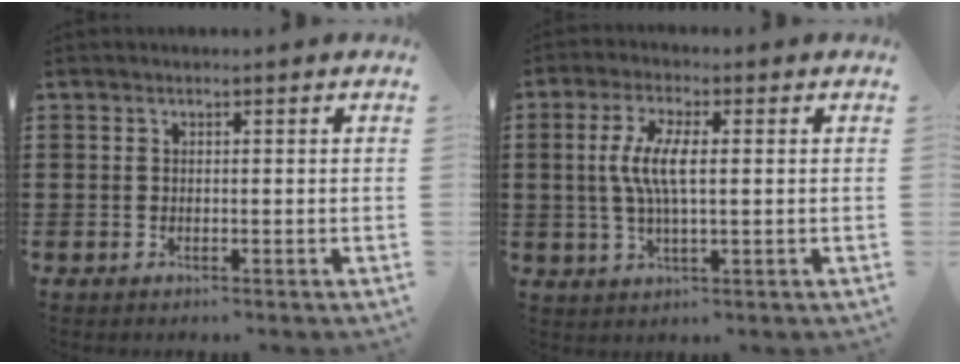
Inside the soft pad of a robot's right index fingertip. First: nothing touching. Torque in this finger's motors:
{"motor_torque": [0.37, -0.30, 0.30, 0.15]}